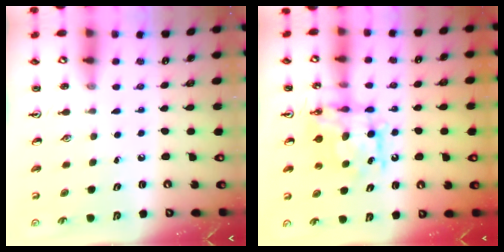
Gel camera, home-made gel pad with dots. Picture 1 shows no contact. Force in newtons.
{"total": 9.8, "press": 9.8, "slide": 0.4}